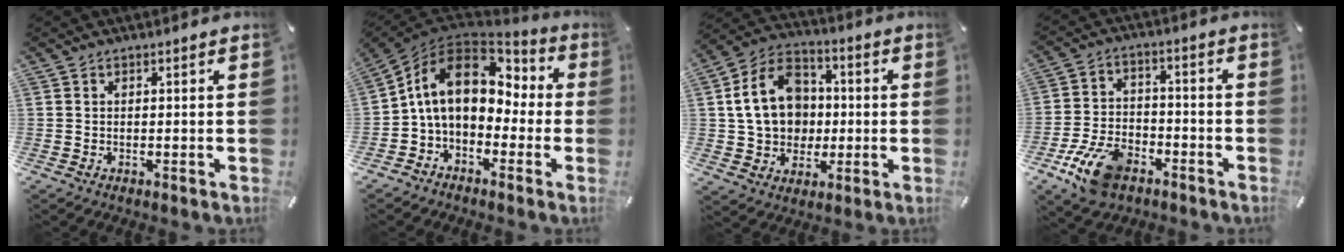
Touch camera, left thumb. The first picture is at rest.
{"total": 15.5, "force": [2.5, 11.3, 10.3], "torque": [-0.197, 0.006, 0.041]}
{"total": 15.7, "force": [-0.1, 13.3, 8.4], "torque": [-0.174, 0.026, 0.004]}
{"total": 12.2, "force": [-7.0, 7.1, 7.0], "torque": [-0.135, 0.040, -0.124]}